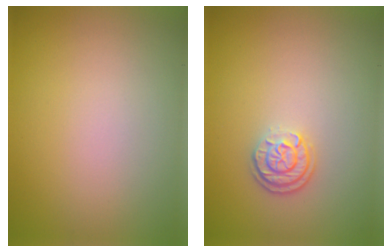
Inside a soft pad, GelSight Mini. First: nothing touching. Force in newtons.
{"total": 2.3, "press": 2.0, "slide": 1.3}